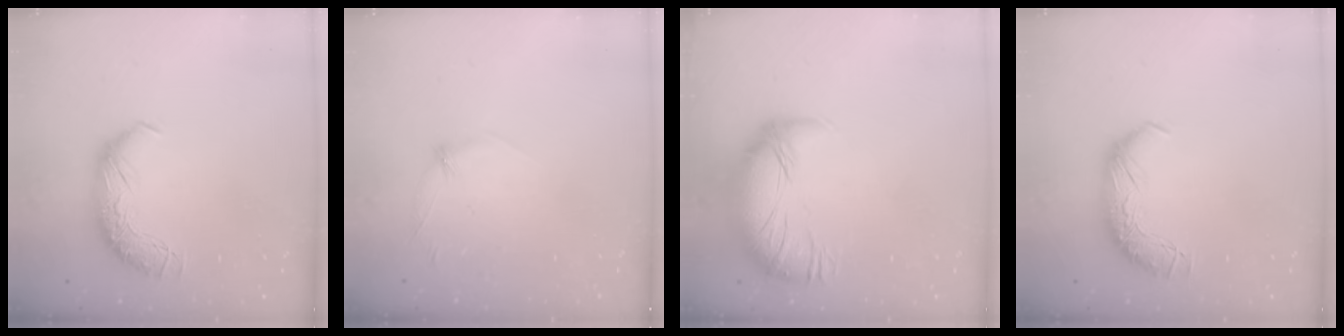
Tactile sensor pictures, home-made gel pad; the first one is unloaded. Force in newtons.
{"total": 8.0, "press": 8.0, "slide": 0.6}
{"total": 2.7, "press": 1.5, "slide": 2.3}
{"total": 0.0}